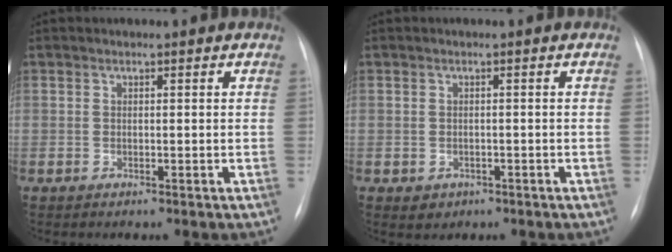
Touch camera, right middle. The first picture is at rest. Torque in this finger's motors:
{"motor_torque": [0.17, -0.26, 0.03, 0.00]}